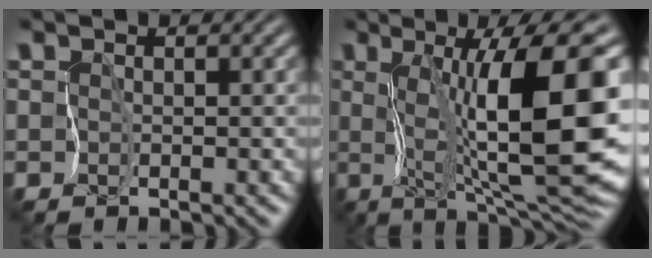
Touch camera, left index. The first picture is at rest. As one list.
[{"total": 12.6, "force": [1.2, 3.0, 12.2], "torque": [-0.172, -0.005, 0.018]}]